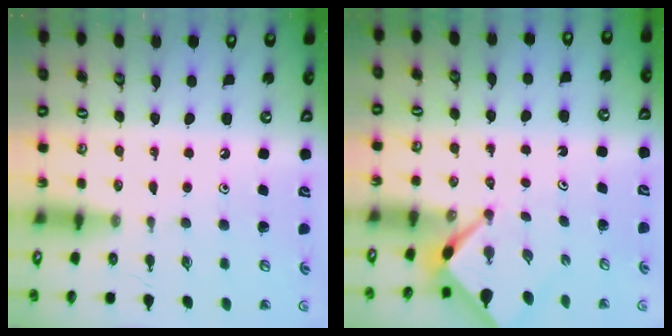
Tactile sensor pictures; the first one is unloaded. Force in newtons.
{"total": 2.4, "press": 2.4, "slide": 0.3}